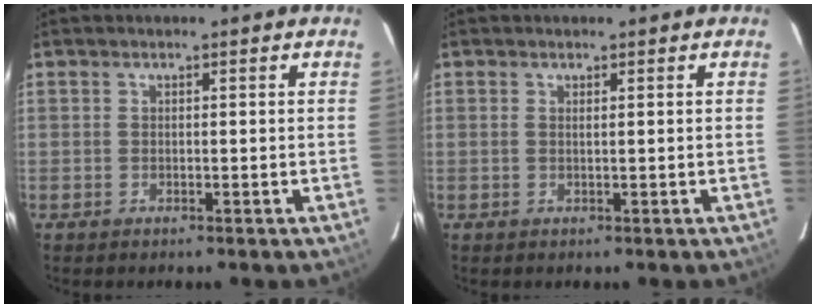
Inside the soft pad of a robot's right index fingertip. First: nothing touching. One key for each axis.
{"total": 0.5, "fx": 0.3, "fy": -0.1, "fz": 0.4, "tx": -0.010, "ty": 0.001, "tz": 0.005}